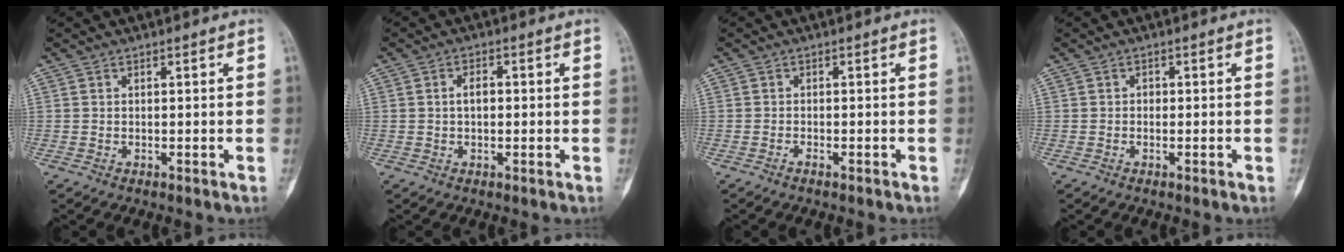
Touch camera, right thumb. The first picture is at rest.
{"total": 2.7, "force": [0.1, 1.5, 2.2], "torque": [-0.037, 0.008, -0.001]}
{"total": 0.9, "force": [-0.7, 0.3, 0.5], "torque": [-0.013, 0.002, -0.011]}
{"total": 0.9, "force": [-0.2, 0.7, 0.6], "torque": [-0.003, 0.003, -0.008]}